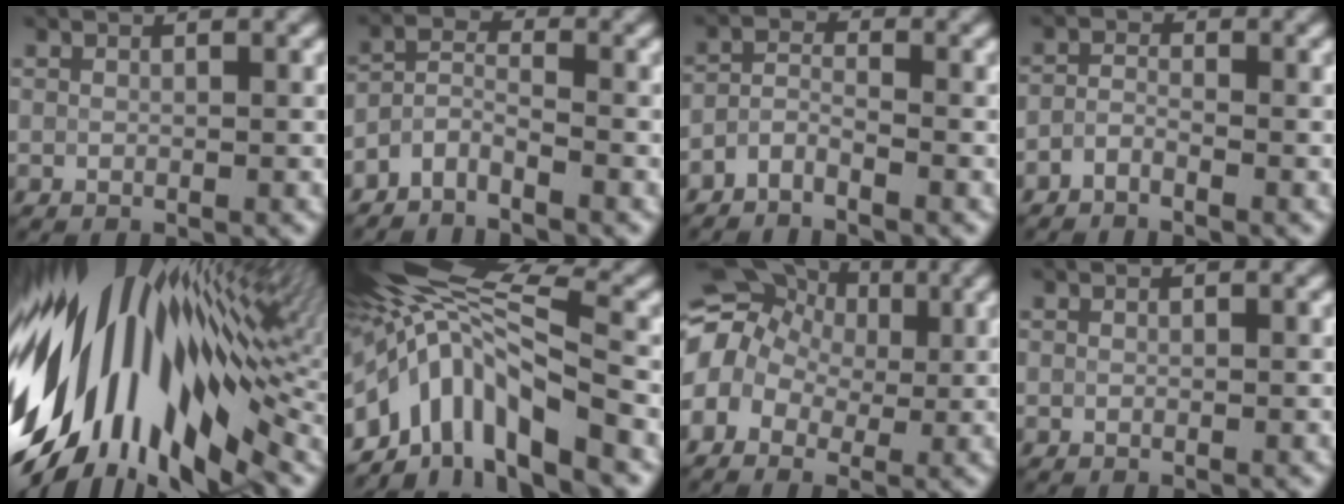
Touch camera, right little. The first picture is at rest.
{"total": 2.8, "force": [-2.3, 0.7, 1.3], "torque": [-0.026, 0.001, -0.056]}
{"total": 2.0, "force": [-1.6, 0.6, 1.0], "torque": [-0.024, 0.001, -0.040]}
{"total": 1.4, "force": [-1.1, 0.4, 0.7], "torque": [-0.017, 0.001, -0.026]}
{"total": 17.9, "force": [-0.2, 9.2, 15.3], "torque": [-0.278, -0.026, -0.008]}
{"total": 11.5, "force": [-3.7, 4.9, 9.7], "torque": [-0.158, 0.015, -0.074]}
{"total": 10.4, "force": [1.6, 8.4, 5.8], "torque": [-0.109, 0.043, -0.019]}
{"total": 0.0}